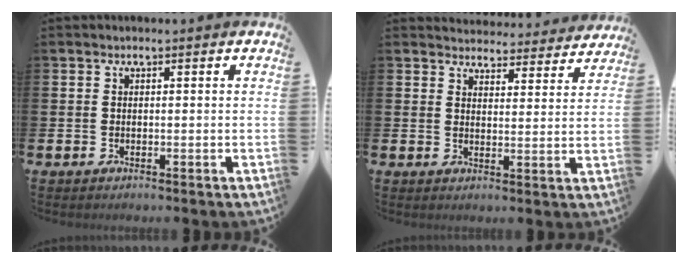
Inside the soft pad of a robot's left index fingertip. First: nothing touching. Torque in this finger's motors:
{"motor_torque": [0.99, -1.16, 0.09, 0.01]}